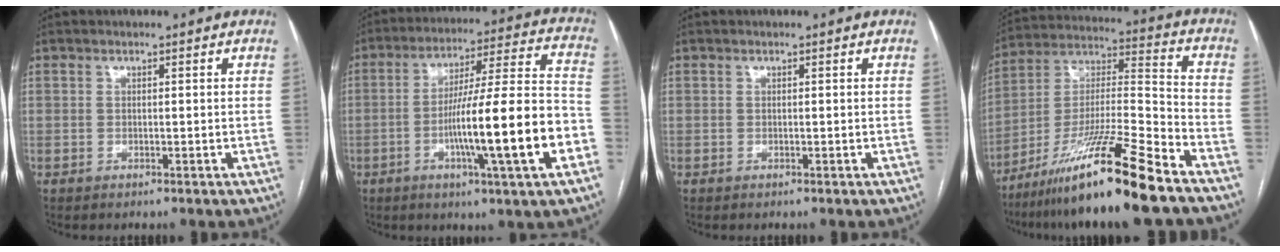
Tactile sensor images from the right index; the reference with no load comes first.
{"total": 18.9, "force": [-5.5, 0.3, 18.1], "torque": [-0.266, 0.008, -0.087]}
{"total": 0.0}
{"total": 19.3, "force": [-13.6, -0.8, 13.6], "torque": [-0.270, -0.028, -0.245]}